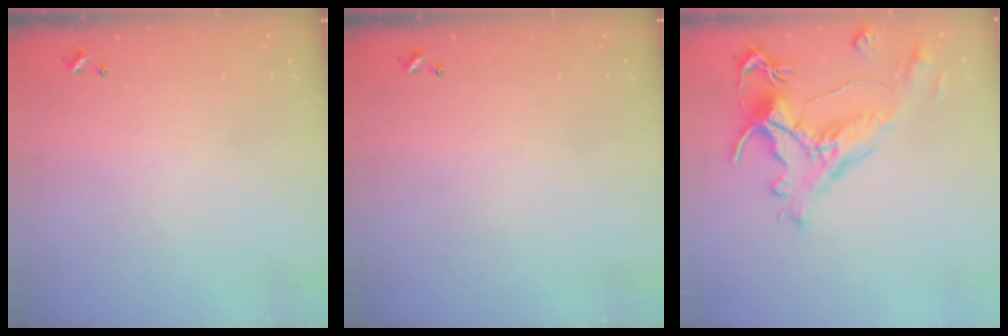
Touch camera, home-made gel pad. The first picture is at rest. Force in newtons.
{"total": 0.0}
{"total": 1.8, "press": 1.2, "slide": 1.3}